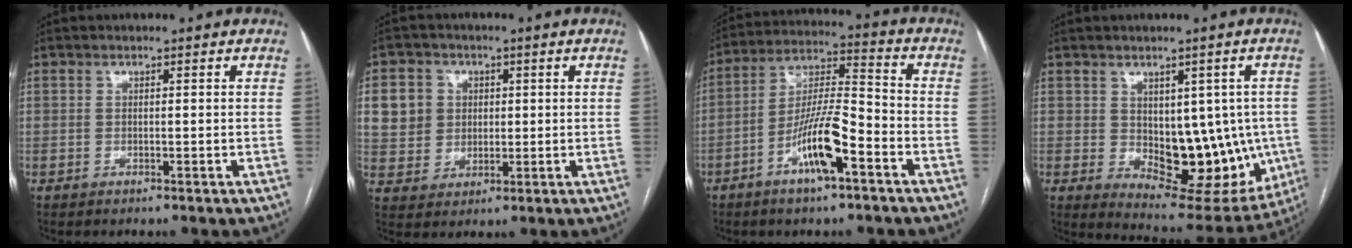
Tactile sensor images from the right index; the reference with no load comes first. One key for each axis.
{"total": 8.1, "fx": 2.0, "fy": 7.5, "fz": 2.2, "tx": -0.051, "ty": 0.021, "tz": 0.045}
{"total": 11.6, "fx": -5.4, "fy": 2.0, "fz": 10.0, "tx": -0.192, "ty": 0.006, "tz": -0.099}
{"total": 15.5, "fx": -1.2, "fy": 8.5, "fz": 12.9, "tx": -0.160, "ty": -0.001, "tz": 0.009}